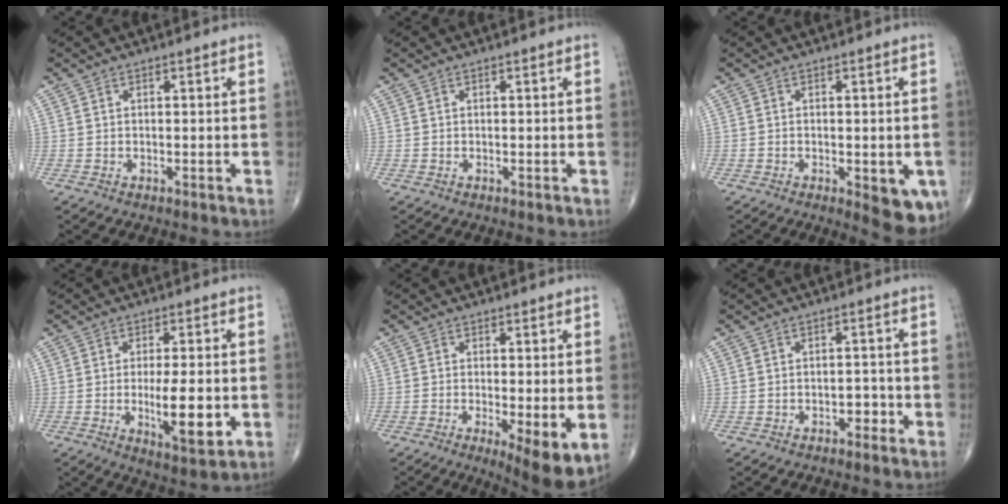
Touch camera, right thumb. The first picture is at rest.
{"total": 0.0}
{"total": 8.2, "force": [-2.6, 3.2, 7.1], "torque": [-0.067, -0.012, -0.027]}
{"total": 9.4, "force": [-1.5, 2.8, 8.9], "torque": [-0.137, -0.019, -0.020]}
{"total": 8.3, "force": [-1.8, 2.2, 7.8], "torque": [-0.121, -0.027, -0.026]}
{"total": 2.1, "force": [-1.3, 1.3, 1.2], "torque": [-0.003, 0.008, -0.022]}